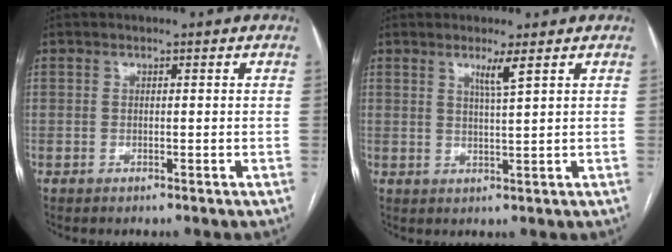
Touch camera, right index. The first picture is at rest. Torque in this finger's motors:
{"motor_torque": [0.00, 0.02, 0.04, 0.04]}